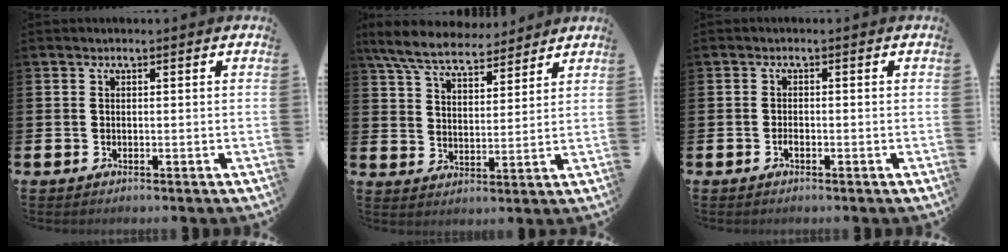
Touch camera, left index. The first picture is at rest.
{"total": 7.6, "force": [7.0, 1.9, 2.3], "torque": [-0.076, -0.029, 0.129]}
{"total": 1.0, "force": [-0.6, 0.4, 0.7], "torque": [-0.020, 0.000, -0.009]}